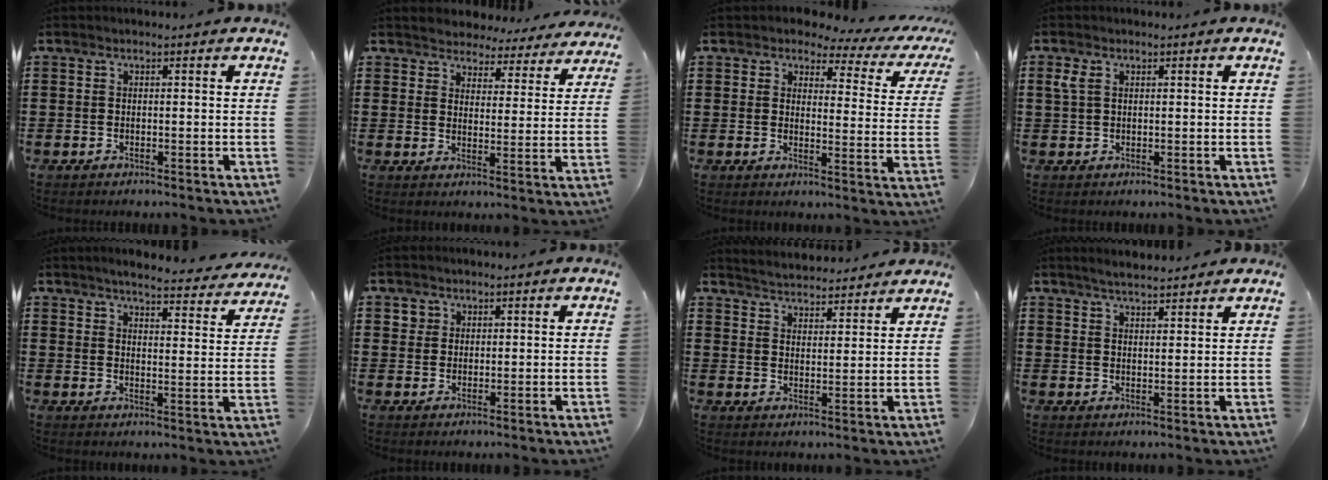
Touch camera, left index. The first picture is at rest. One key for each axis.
{"total": 4.5, "fx": 4.4, "fy": 0.6, "fz": -0.3, "tx": -0.013, "ty": -0.032, "tz": 0.075}
{"total": 3.1, "fx": 2.4, "fy": 1.1, "fz": 1.7, "tx": -0.043, "ty": -0.015, "tz": 0.035}
{"total": 2.0, "fx": 0.5, "fy": 1.2, "fz": 1.5, "tx": -0.041, "ty": 0.005, "tz": 0.007}
{"total": 4.3, "fx": 4.1, "fy": -0.3, "fz": 1.2, "tx": -0.034, "ty": -0.030, "tz": 0.066}
{"total": 1.8, "fx": 1.0, "fy": 1.5, "fz": 0.1, "tx": -0.010, "ty": 0.007, "tz": 0.018}
{"total": 3.9, "fx": 3.9, "fy": -0.2, "fz": -0.3, "tx": -0.012, "ty": -0.025, "tz": 0.068}
{"total": 3.2, "fx": 3.1, "fy": 0.1, "fz": 0.8, "tx": -0.024, "ty": -0.005, "tz": 0.057}